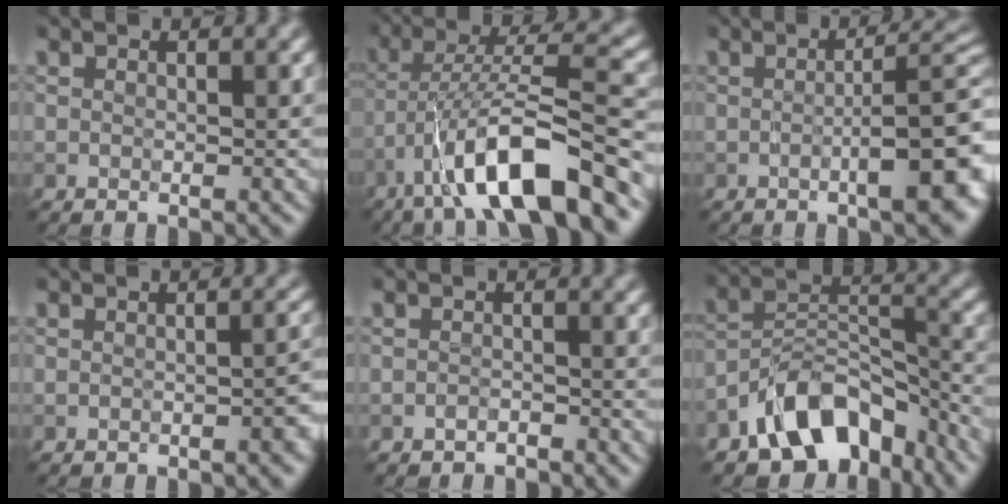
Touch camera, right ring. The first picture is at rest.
{"total": 11.1, "force": [-6.0, 2.3, 9.0], "torque": [-0.145, 0.019, -0.105]}
{"total": 8.6, "force": [-1.8, 2.3, 8.1], "torque": [-0.105, 0.002, -0.025]}
{"total": 2.2, "force": [-0.8, 0.6, 1.9], "torque": [-0.021, 0.008, -0.013]}
{"total": 1.1, "force": [-1.0, 0.4, 0.1], "torque": [0.001, 0.003, -0.018]}
{"total": 9.4, "force": [-6.3, 5.0, 4.9], "torque": [-0.063, 0.002, -0.121]}